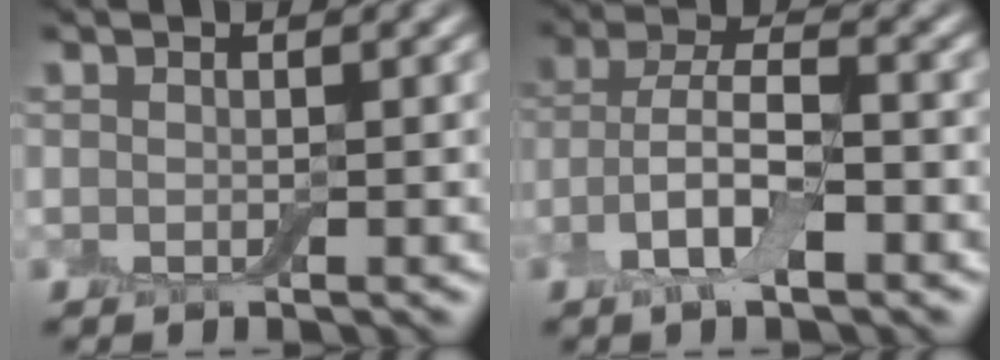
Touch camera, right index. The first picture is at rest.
{"total": 5.9, "force": [-2.5, 2.6, 4.7], "torque": [-0.093, 0.005, -0.054]}